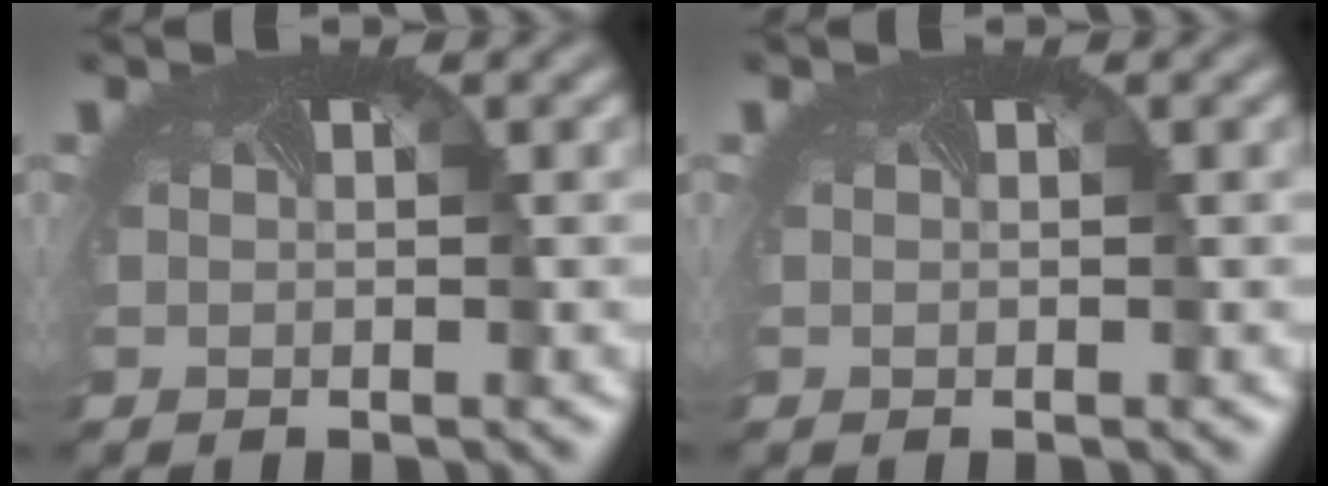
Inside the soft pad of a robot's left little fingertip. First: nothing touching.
{"total": 0.0}